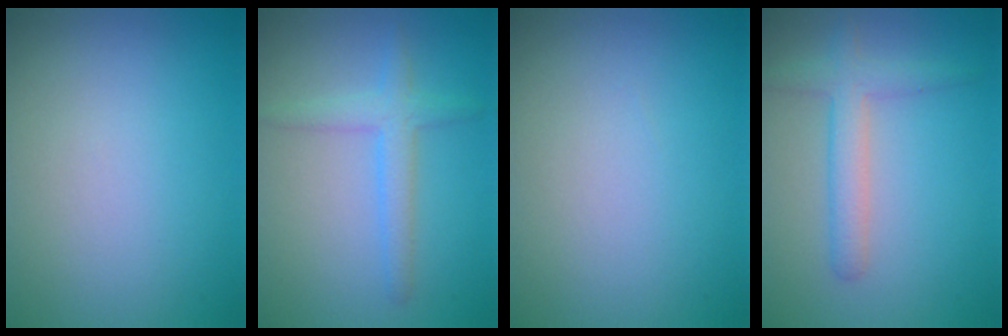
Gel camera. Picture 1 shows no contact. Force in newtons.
{"total": 2.6, "press": 2.6, "slide": 0.1}
{"total": 0.0}
{"total": 2.8, "press": 2.8, "slide": 0.1}